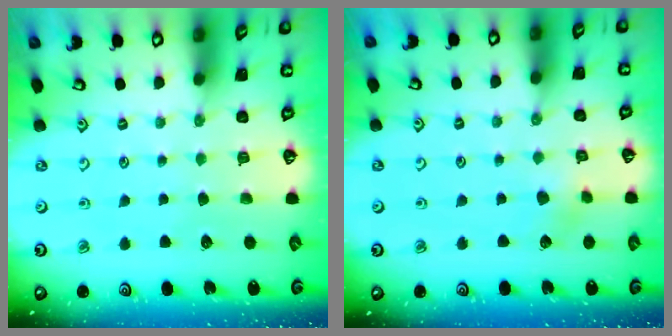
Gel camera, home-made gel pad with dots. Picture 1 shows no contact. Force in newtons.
{"total": 3.3, "press": 3.3, "slide": 0.4}